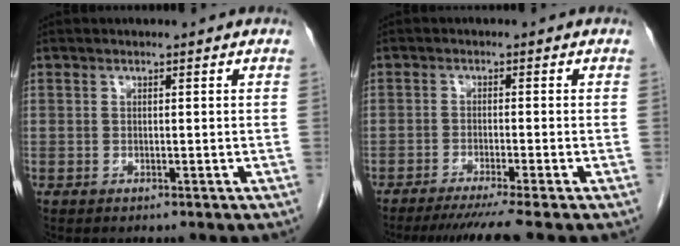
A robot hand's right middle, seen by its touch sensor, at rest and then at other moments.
{"total": 7.0, "force": [-5.8, -1.8, 3.4], "torque": [-0.036, -0.026, -0.093]}